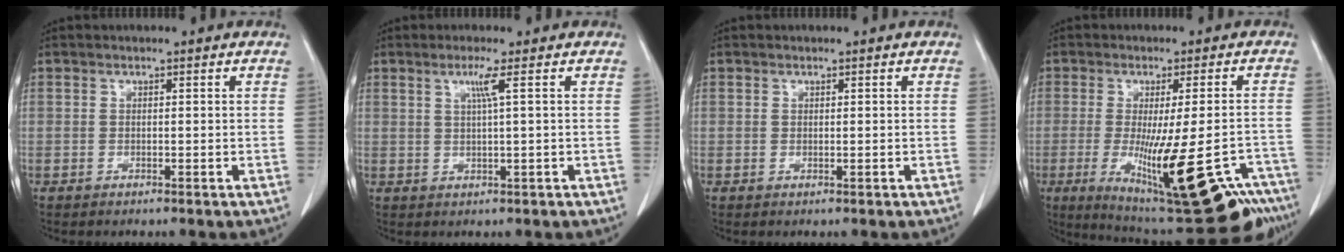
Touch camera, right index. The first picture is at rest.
{"total": 2.8, "force": [1.0, -0.8, 2.5], "torque": [-0.051, -0.005, 0.021]}
{"total": 0.0}
{"total": 23.6, "force": [-13.1, 4.1, 19.2], "torque": [-0.207, -0.024, -0.180]}